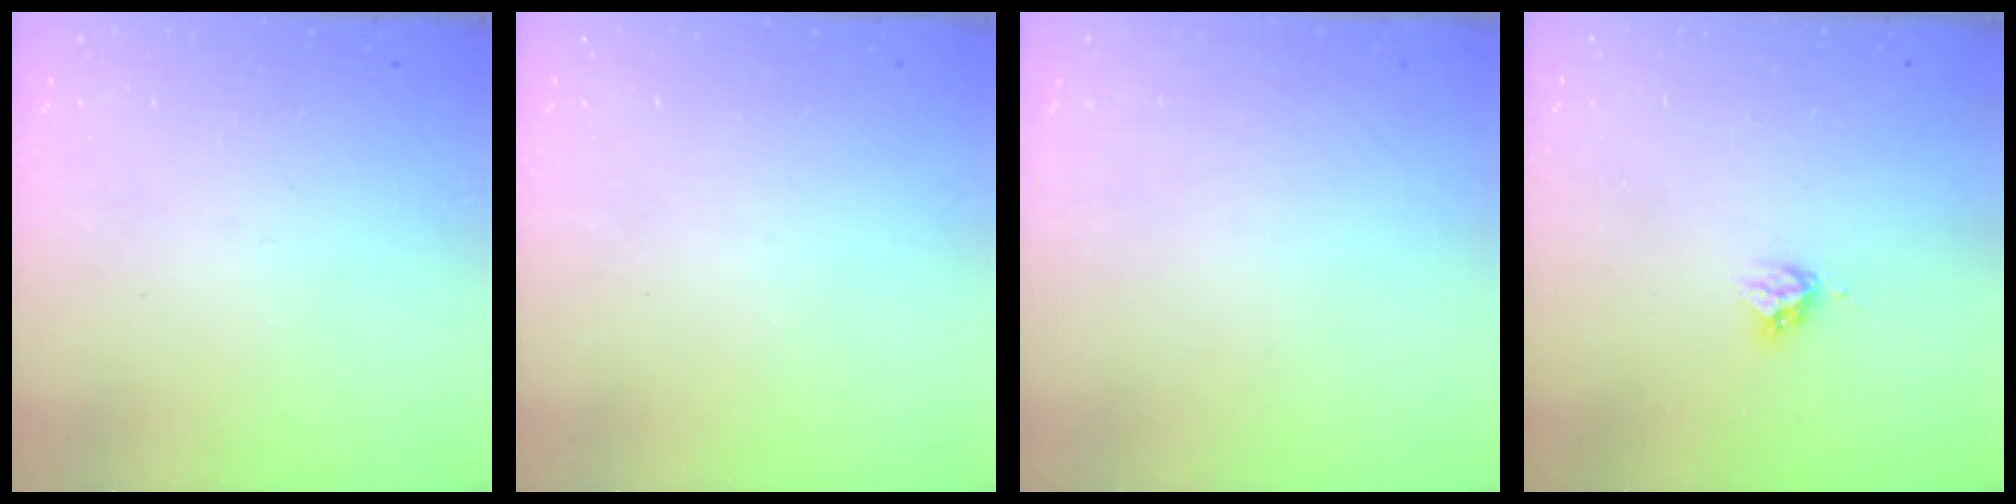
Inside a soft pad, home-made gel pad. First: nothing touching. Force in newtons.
{"total": 0.0}
{"total": 0.0}
{"total": 3.9, "press": 3.9, "slide": 0.1}